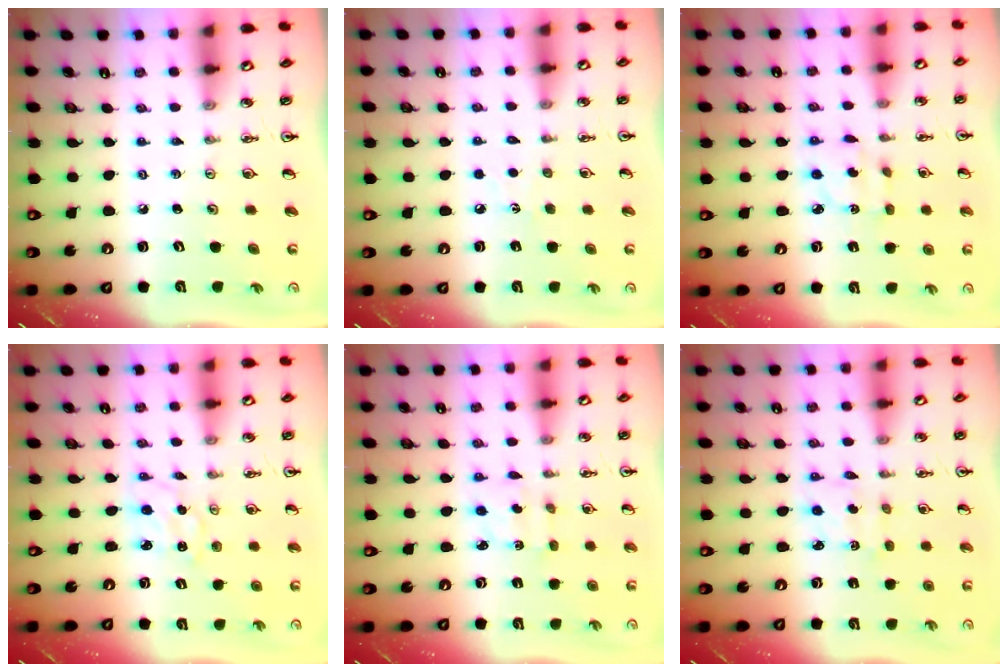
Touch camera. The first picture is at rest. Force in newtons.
{"total": 4.0, "press": 4.0, "slide": 0.5}
{"total": 2.9, "press": 2.9, "slide": 0.1}
{"total": 1.7, "press": 1.7, "slide": 0.3}
{"total": 2.8, "press": 2.8, "slide": 0.5}
{"total": 2.4, "press": 2.3, "slide": 0.8}